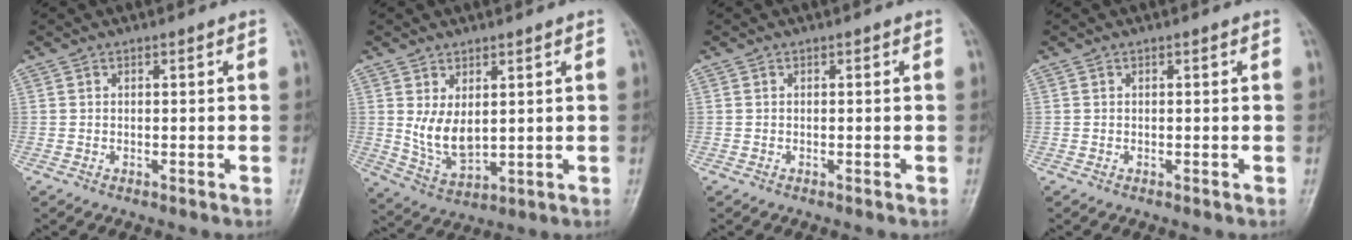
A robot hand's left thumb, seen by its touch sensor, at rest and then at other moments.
{"total": 7.0, "force": [1.7, 3.8, 5.7], "torque": [-0.095, -0.021, 0.049]}
{"total": 0.0}
{"total": 0.0}